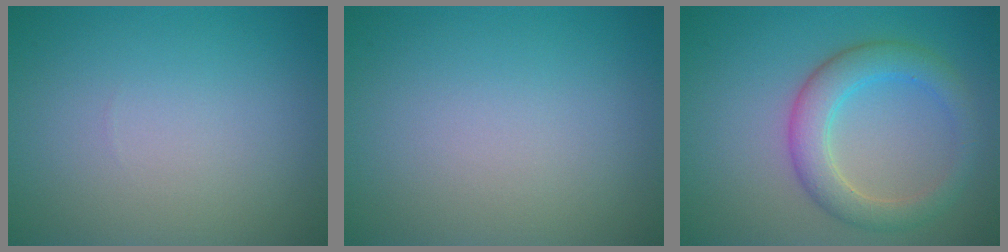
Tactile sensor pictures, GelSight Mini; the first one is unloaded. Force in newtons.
{"total": 0.0}
{"total": 4.4, "press": 4.3, "slide": 0.2}